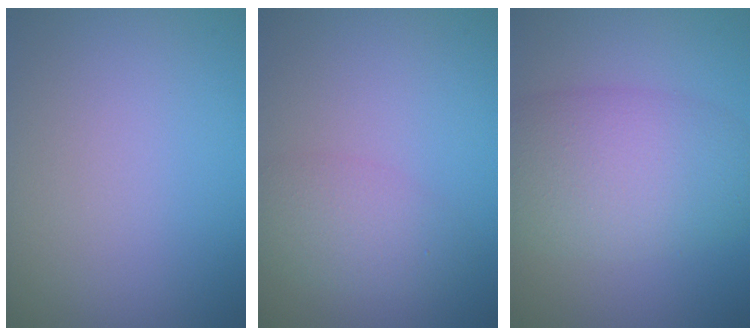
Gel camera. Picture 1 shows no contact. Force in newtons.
{"total": 3.0, "press": 3.0, "slide": 0.0}
{"total": 8.0, "press": 8.0, "slide": 0.1}